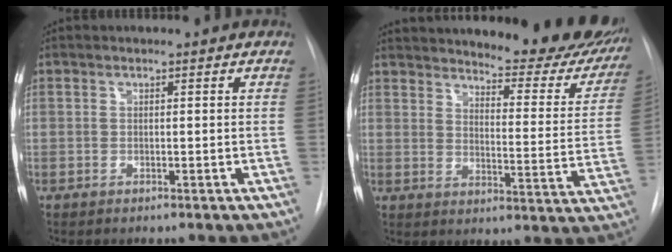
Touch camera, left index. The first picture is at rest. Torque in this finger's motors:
{"motor_torque": [0.61, -0.58, 0.38, 0.15]}